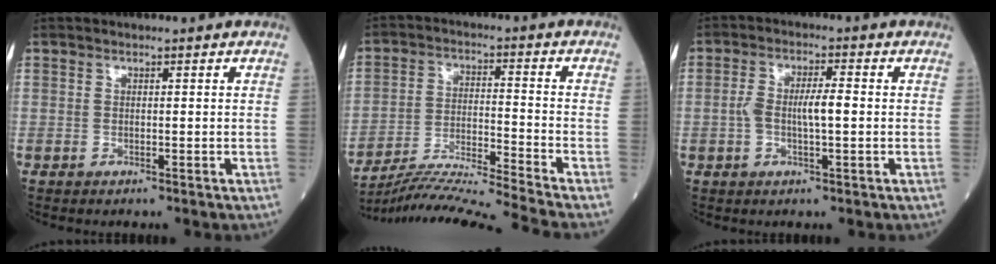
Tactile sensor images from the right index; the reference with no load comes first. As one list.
[{"total": 16.2, "force": [-14.8, -3.7, 5.3], "torque": [-0.086, -0.018, -0.244]}, {"total": 5.2, "force": [-0.3, 1.3, 5.1], "torque": [-0.103, 0.013, -0.005]}]